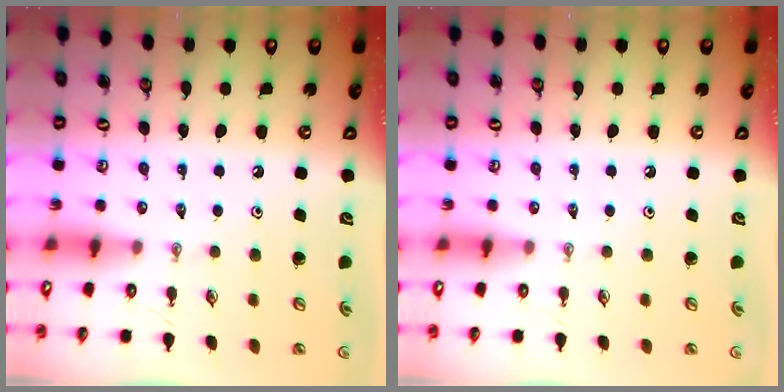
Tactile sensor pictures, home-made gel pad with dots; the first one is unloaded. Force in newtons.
{"total": 0.0}